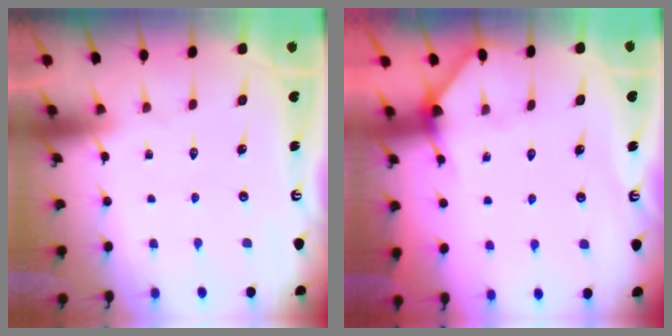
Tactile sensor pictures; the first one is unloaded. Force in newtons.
{"total": 4.4, "press": 4.3, "slide": 0.5}